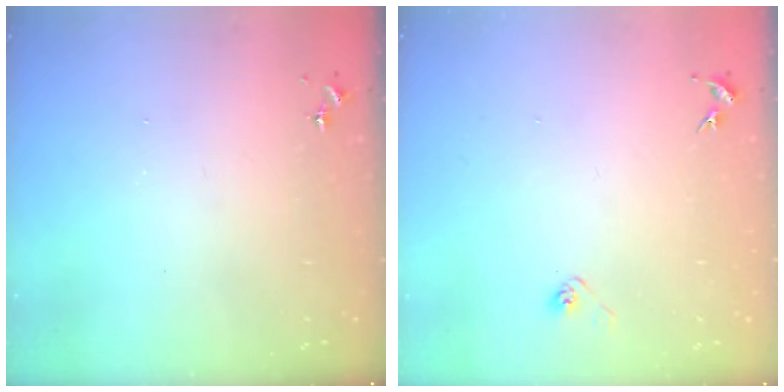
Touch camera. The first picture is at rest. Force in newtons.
{"total": 2.8, "press": 2.6, "slide": 1.1}